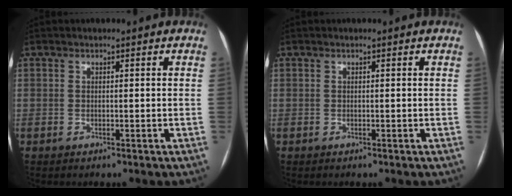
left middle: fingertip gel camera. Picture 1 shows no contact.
{"total": 0.0}